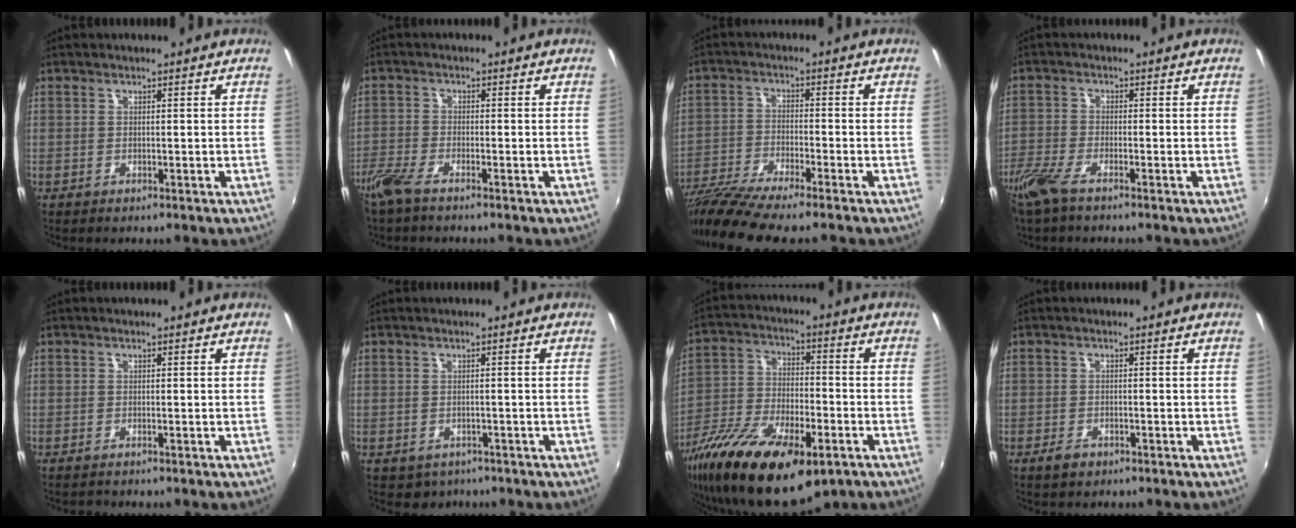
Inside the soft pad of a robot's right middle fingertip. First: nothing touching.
{"total": 4.3, "force": [-3.5, 0.8, 2.3], "torque": [-0.063, -0.011, -0.075]}
{"total": 10.7, "force": [-9.1, 0.0, 5.6], "torque": [-0.130, -0.031, -0.173]}
{"total": 5.7, "force": [-4.4, 1.3, 3.4], "torque": [-0.092, -0.015, -0.092]}
{"total": 0.5, "force": [-0.5, 0.0, 0.1], "torque": [-0.001, -0.002, -0.011]}
{"total": 2.5, "force": [-1.4, 2.0, 0.5], "torque": [-0.017, -0.005, -0.015]}
{"total": 22.2, "force": [-13.7, 8.6, 15.3], "torque": [-0.299, -0.043, -0.236]}
{"total": 2.1, "force": [-1.5, 1.1, 1.0], "torque": [-0.022, -0.003, -0.028]}